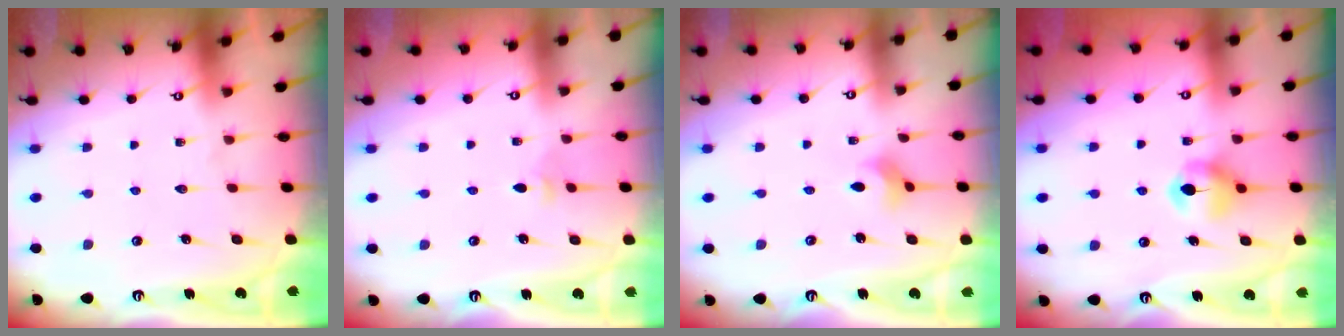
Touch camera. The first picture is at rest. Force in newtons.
{"total": 3.6, "press": 3.5, "slide": 0.8}
{"total": 2.5, "press": 2.4, "slide": 0.5}
{"total": 6.5, "press": 6.5, "slide": 0.7}